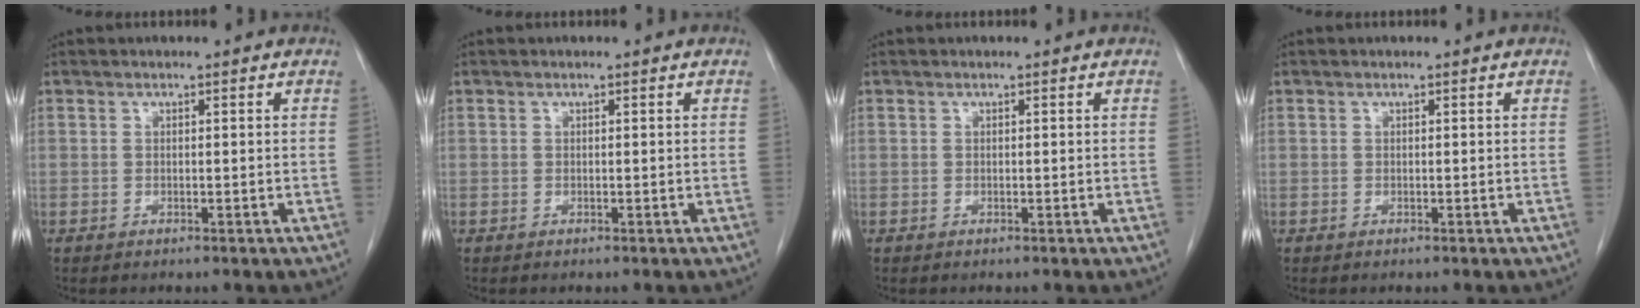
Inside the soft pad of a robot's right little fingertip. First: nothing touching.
{"total": 0.0}
{"total": 0.0}
{"total": 0.0}